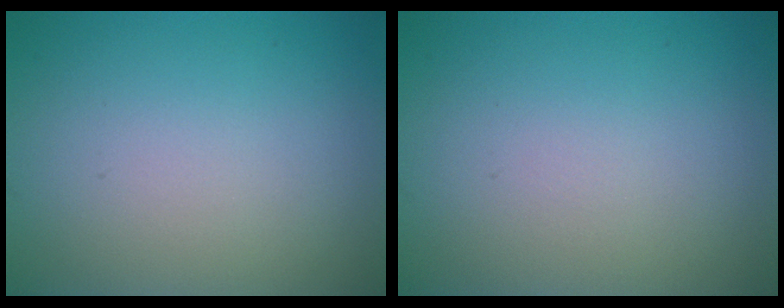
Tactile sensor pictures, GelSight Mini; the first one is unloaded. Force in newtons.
{"total": 0.0}